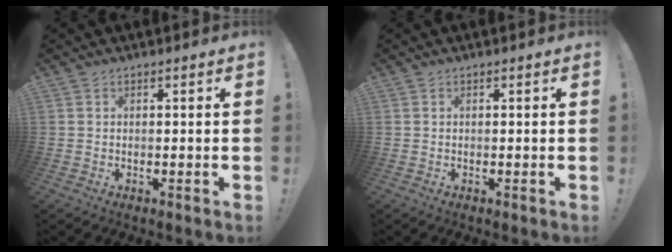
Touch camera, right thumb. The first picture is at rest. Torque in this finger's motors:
{"motor_torque": [0.00, 0.00, -0.07, -0.06, 0.01]}